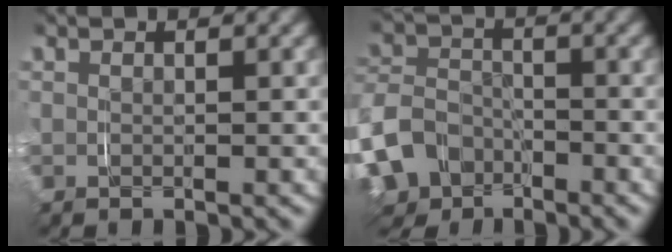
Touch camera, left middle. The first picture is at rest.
{"total": 8.1, "force": [-3.3, 6.9, 2.8], "torque": [-0.090, -0.032, -0.056]}